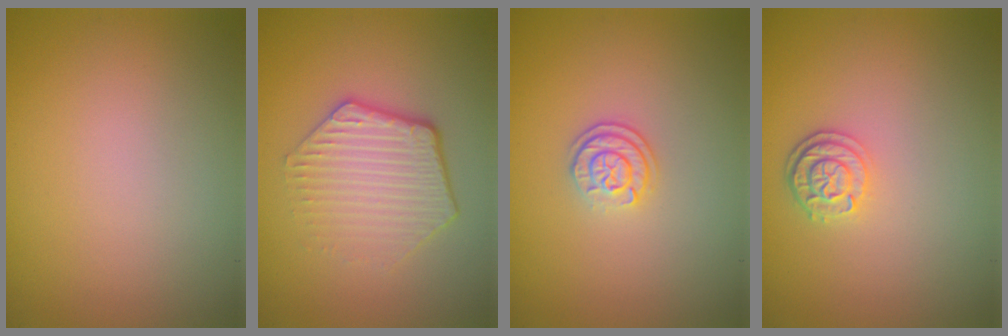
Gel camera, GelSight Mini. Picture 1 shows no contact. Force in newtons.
{"total": 4.5, "press": 3.3, "slide": 3.1}
{"total": 2.3, "press": 1.9, "slide": 1.2}
{"total": 2.5, "press": 2.1, "slide": 1.3}